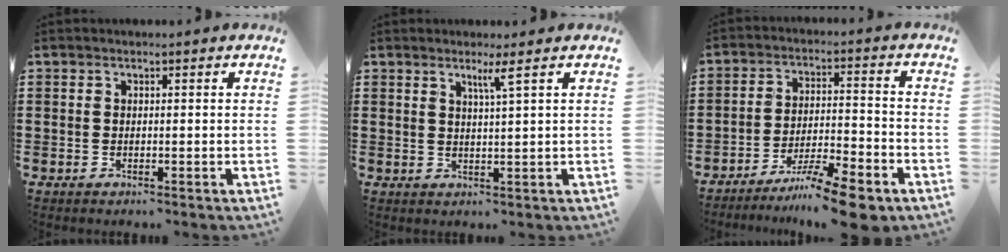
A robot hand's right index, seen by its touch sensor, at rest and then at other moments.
{"total": 2.5, "force": [1.6, -0.5, 1.9], "torque": [-0.039, -0.008, 0.025]}
{"total": 8.8, "force": [-7.1, 0.8, 5.2], "torque": [-0.091, 0.007, -0.134]}